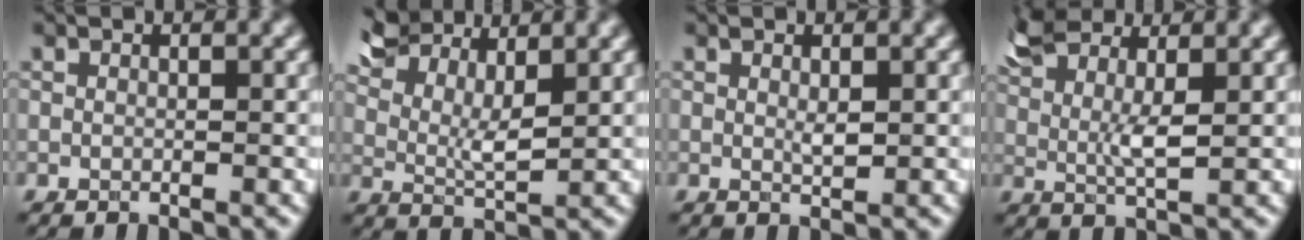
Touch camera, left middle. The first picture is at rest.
{"total": 6.7, "force": [5.4, 2.1, 3.3], "torque": [-0.078, 0.014, 0.088]}
{"total": 1.1, "force": [0.4, 0.4, 1.0], "torque": [-0.020, -0.003, 0.009]}
{"total": 5.3, "force": [3.6, 1.8, 3.5], "torque": [-0.080, 0.008, 0.068]}